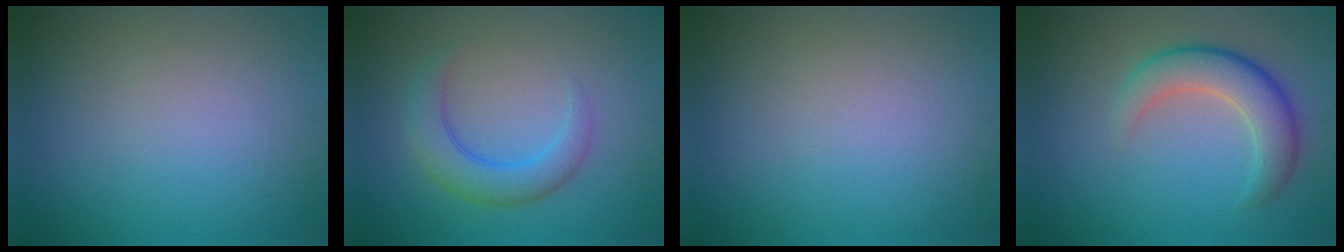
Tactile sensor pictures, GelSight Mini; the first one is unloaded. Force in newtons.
{"total": 3.6, "press": 3.6, "slide": 0.2}
{"total": 0.0}
{"total": 4.8, "press": 4.8, "slide": 0.2}